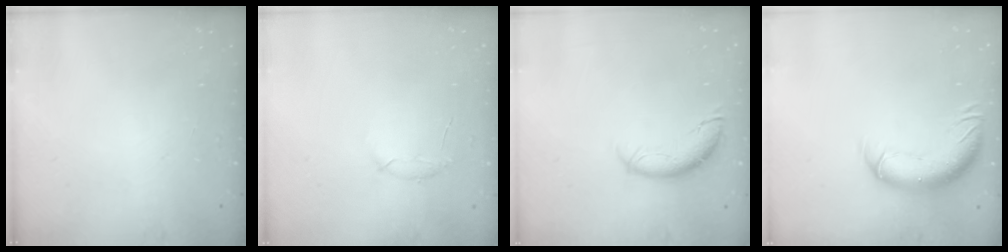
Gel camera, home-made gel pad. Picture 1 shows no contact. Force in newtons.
{"total": 6.9, "press": 6.7, "slide": 1.8}
{"total": 8.2, "press": 8.2, "slide": 0.7}
{"total": 11.7, "press": 11.4, "slide": 2.8}